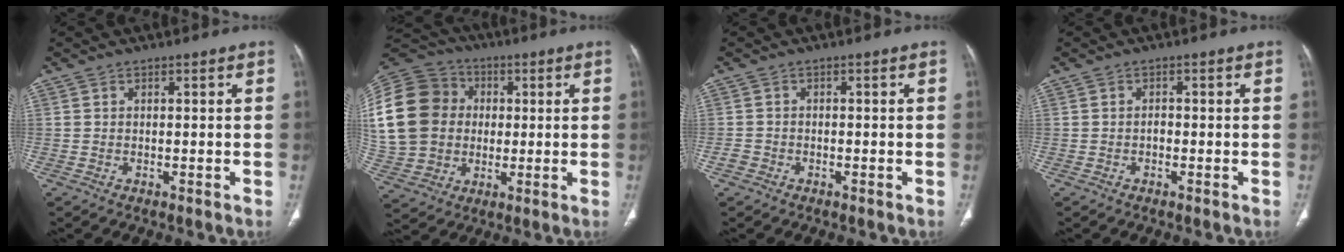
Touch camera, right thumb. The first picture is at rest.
{"total": 27.0, "force": [2.8, 22.9, 13.9], "torque": [-0.339, 0.047, 0.065]}
{"total": 1.4, "force": [-0.8, 1.1, 0.2], "torque": [-0.005, 0.004, -0.018]}
{"total": 0.8, "force": [-0.4, 0.5, 0.5], "torque": [-0.004, 0.003, -0.009]}